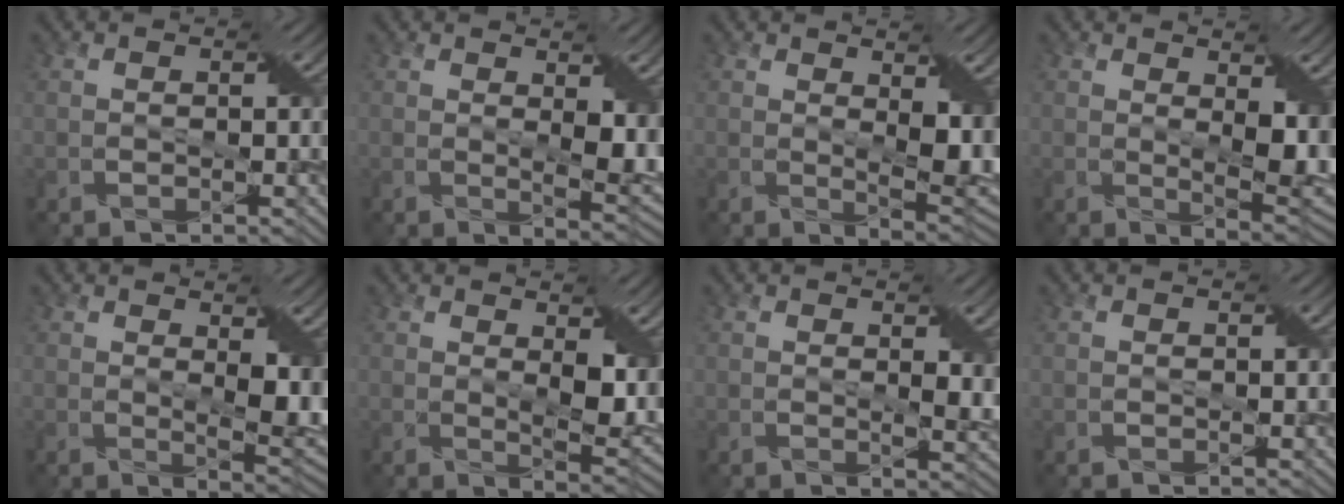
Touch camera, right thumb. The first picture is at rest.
{"total": 5.9, "force": [1.1, 2.6, 5.2], "torque": [-0.089, -0.012, 0.026]}
{"total": 7.0, "force": [1.5, 3.0, 6.2], "torque": [-0.107, -0.012, 0.031]}
{"total": 7.4, "force": [1.3, 3.2, 6.5], "torque": [-0.109, -0.013, 0.029]}
{"total": 6.7, "force": [1.2, 2.9, 5.9], "torque": [-0.100, -0.012, 0.027]}
{"total": 6.2, "force": [1.5, 2.8, 5.3], "torque": [-0.095, -0.012, 0.032]}
{"total": 3.1, "force": [0.9, 1.2, 2.8], "torque": [-0.047, -0.003, 0.018]}
{"total": 0.0}